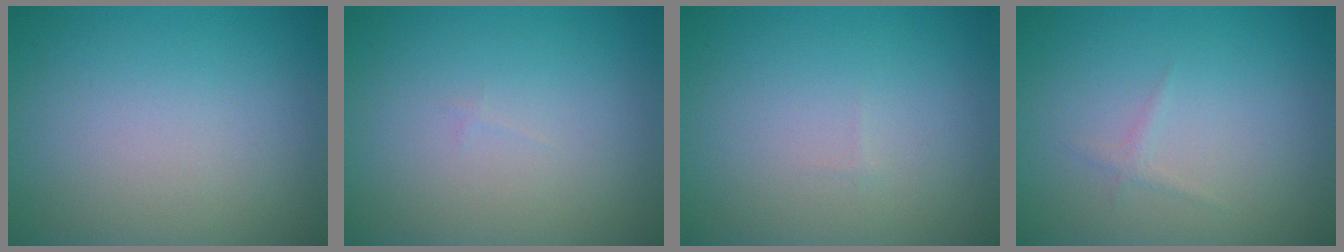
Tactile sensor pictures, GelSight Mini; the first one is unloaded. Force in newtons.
{"total": 0.0}
{"total": 0.0}
{"total": 0.6, "press": 0.6, "slide": 0.0}